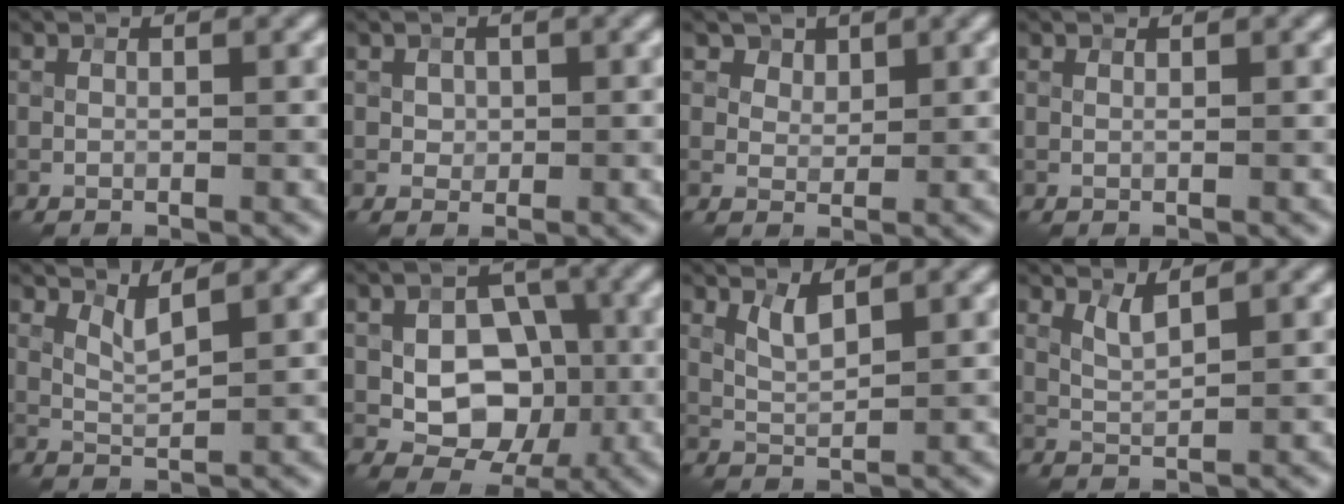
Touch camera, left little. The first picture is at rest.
{"total": 0.9, "force": [0.2, 0.8, 0.3], "torque": [-0.002, -0.003, 0.005]}
{"total": 3.6, "force": [2.5, 2.3, 1.2], "torque": [-0.040, -0.012, 0.052]}
{"total": 0.0}
{"total": 1.9, "force": [1.3, 0.2, 1.3], "torque": [-0.031, -0.005, 0.028]}
{"total": 7.6, "force": [-0.8, 5.6, 5.1], "torque": [-0.074, 0.000, -0.013]}
{"total": 2.0, "force": [1.2, 0.5, 1.5], "torque": [-0.035, -0.003, 0.027]}
{"total": 1.7, "force": [1.1, 0.2, 1.2], "torque": [-0.032, -0.002, 0.025]}